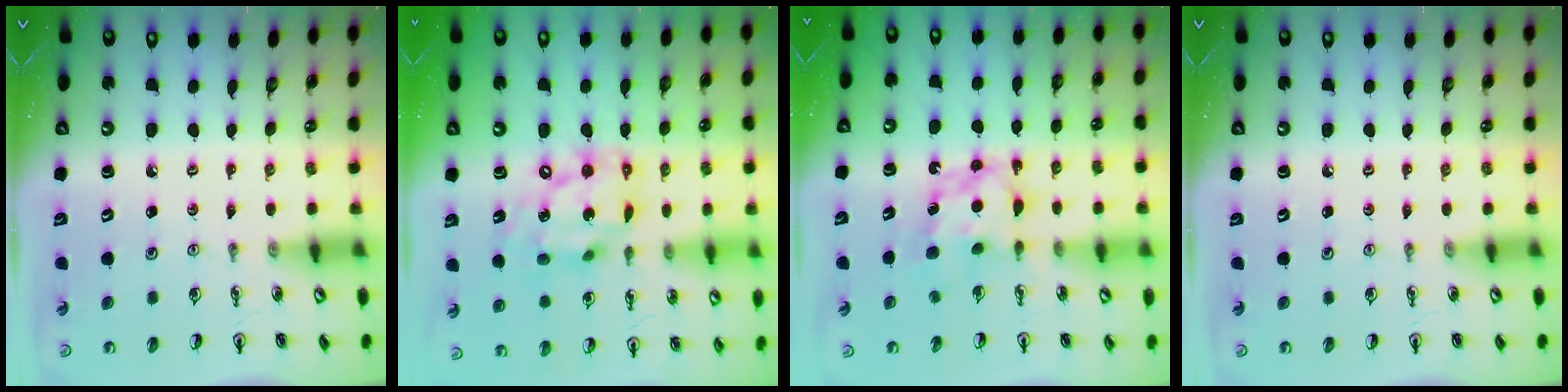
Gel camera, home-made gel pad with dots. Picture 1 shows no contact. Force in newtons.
{"total": 14.9, "press": 14.8, "slide": 1.4}
{"total": 7.9, "press": 7.9, "slide": 0.7}
{"total": 0.0}